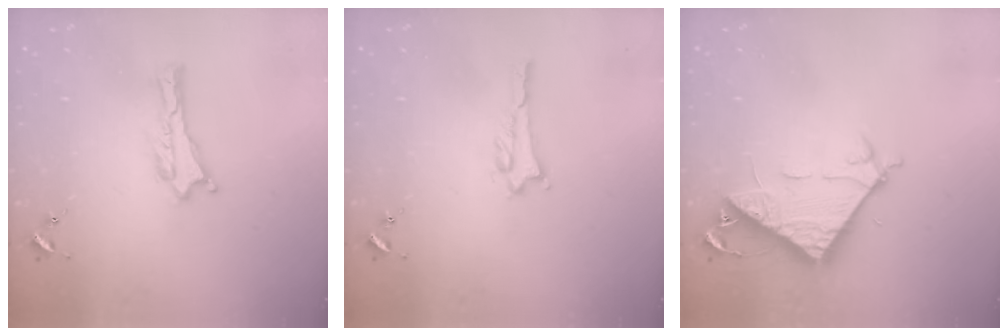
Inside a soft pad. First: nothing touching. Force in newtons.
{"total": 0.6, "press": 0.6, "slide": 0.1}
{"total": 8.4, "press": 8.3, "slide": 0.7}